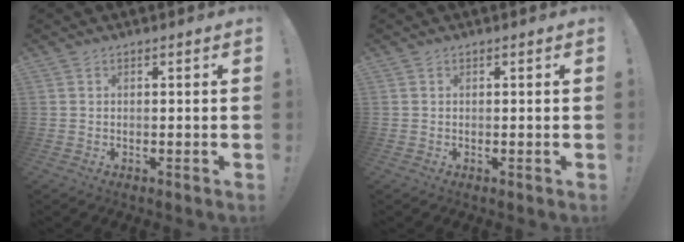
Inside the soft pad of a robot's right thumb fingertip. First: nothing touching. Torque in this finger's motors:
{"motor_torque": [-0.42, 0.09, 0.08, 0.00, -0.16]}